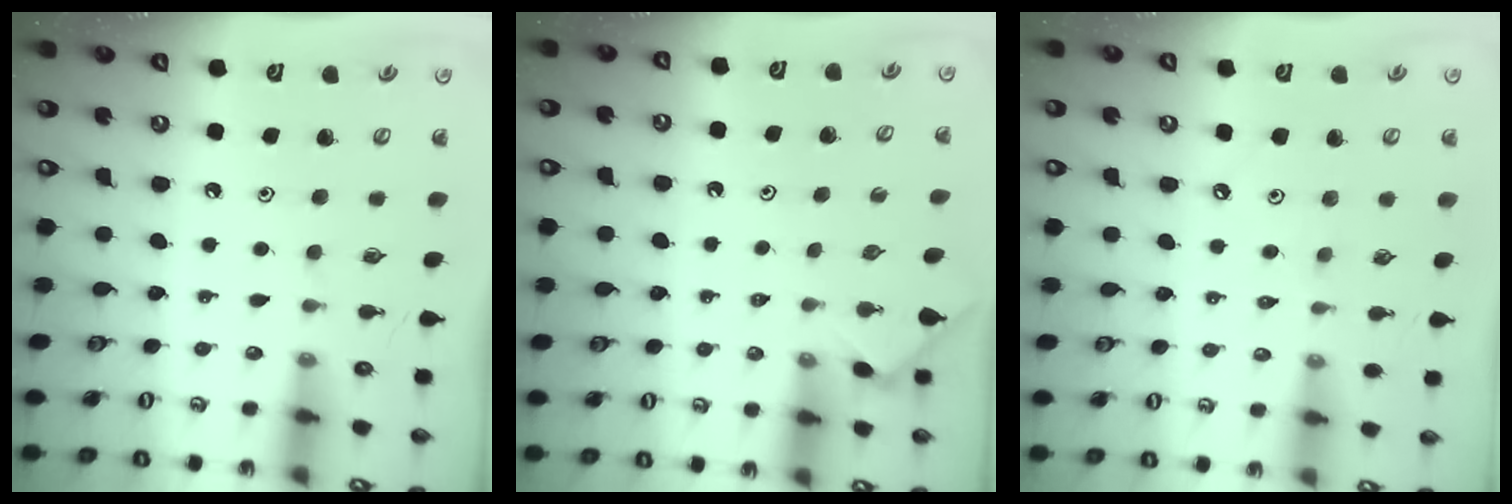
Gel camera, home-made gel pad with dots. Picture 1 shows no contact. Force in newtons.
{"total": 3.0, "press": 2.9, "slide": 0.4}
{"total": 2.8, "press": 2.7, "slide": 0.5}